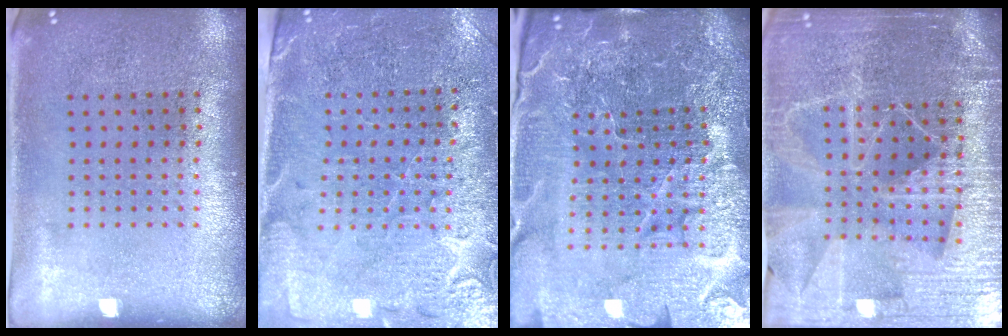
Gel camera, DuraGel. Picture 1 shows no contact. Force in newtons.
{"total": 3.2, "press": 3.0, "slide": 0.9}
{"total": 6.7, "press": 5.9, "slide": 3.1}
{"total": 5.5, "press": 4.9, "slide": 2.6}